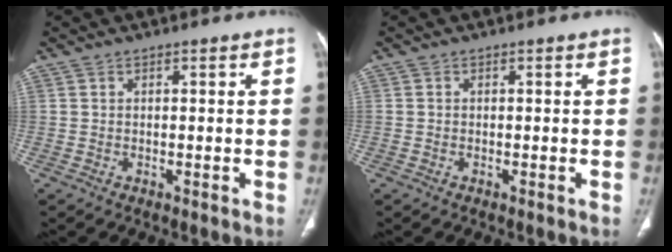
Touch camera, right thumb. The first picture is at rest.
{"total": 0.0}